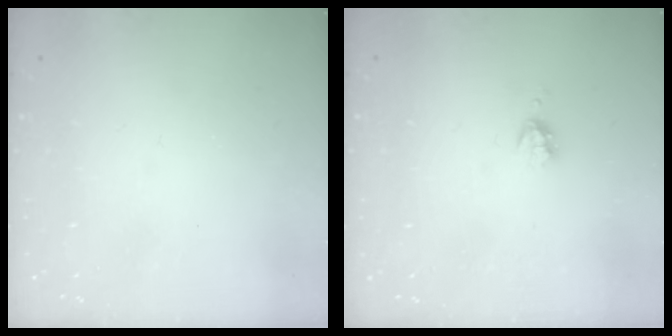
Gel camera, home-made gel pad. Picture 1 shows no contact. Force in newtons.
{"total": 3.4, "press": 3.3, "slide": 0.5}